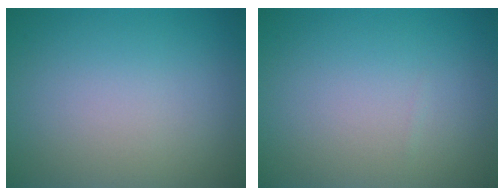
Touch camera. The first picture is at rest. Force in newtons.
{"total": 0.0}